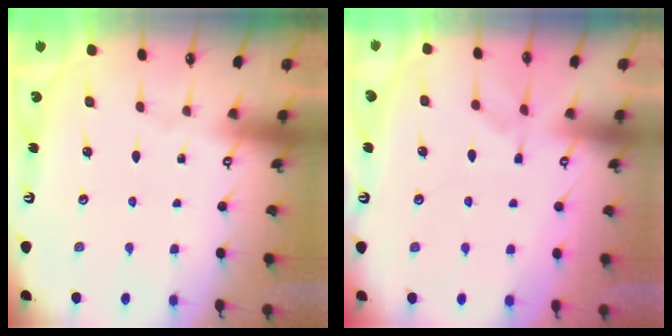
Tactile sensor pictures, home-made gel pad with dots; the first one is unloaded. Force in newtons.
{"total": 3.8, "press": 3.6, "slide": 1.2}